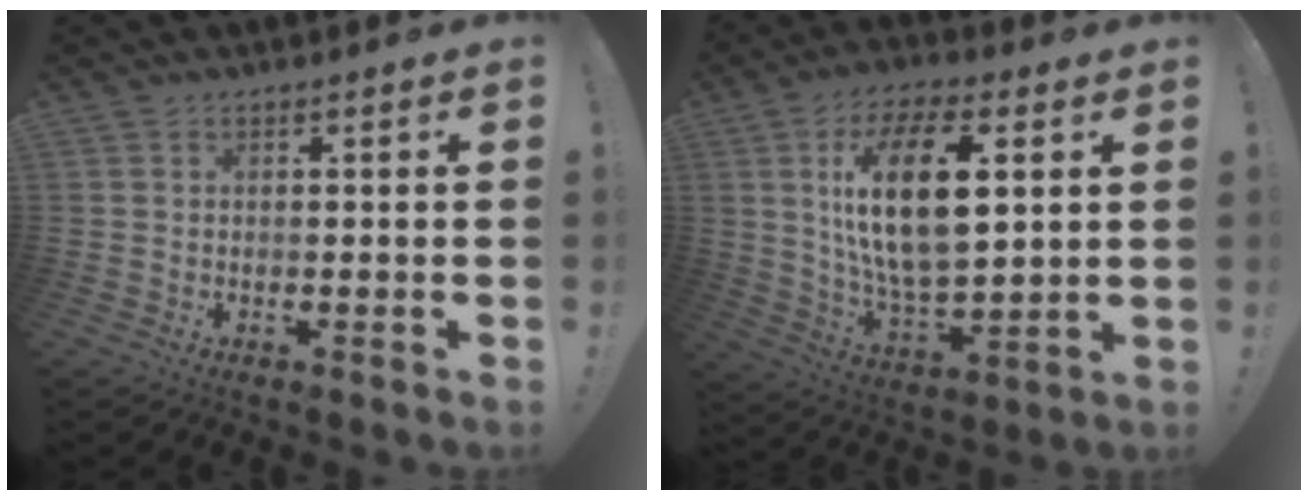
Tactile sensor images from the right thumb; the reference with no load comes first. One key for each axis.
{"total": 20.1, "fx": 5.3, "fy": 9.2, "fz": 17.0, "tx": -0.321, "ty": -0.008, "tz": 0.077}